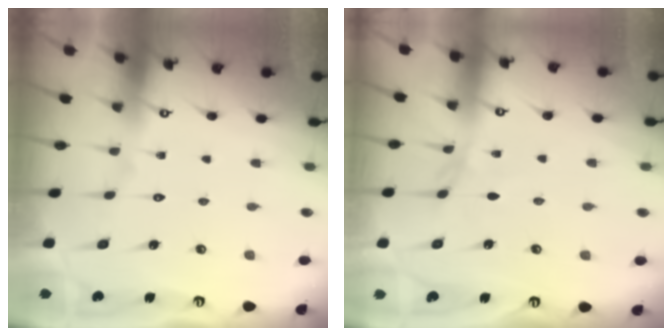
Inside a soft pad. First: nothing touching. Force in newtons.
{"total": 2.9, "press": 2.9, "slide": 0.4}